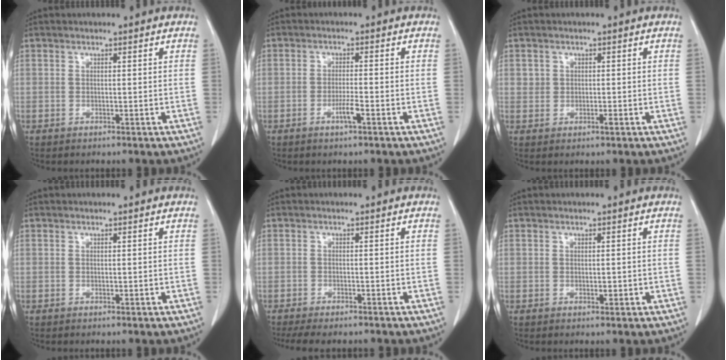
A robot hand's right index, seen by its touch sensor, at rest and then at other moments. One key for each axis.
{"total": 2.6, "fx": -1.2, "fy": 0.0, "fz": 2.4, "tx": -0.043, "ty": -0.002, "tz": -0.024}
{"total": 1.5, "fx": 0.3, "fy": 1.2, "fz": 0.7, "tx": -0.007, "ty": -0.002, "tz": 0.002}
{"total": 0.0}
{"total": 3.6, "fx": -2.9, "fy": 0.5, "fz": 2.1, "tx": -0.031, "ty": -0.006, "tz": -0.050}
{"total": 1.1, "fx": 0.0, "fy": 0.6, "fz": 0.9, "tx": -0.007, "ty": -0.001, "tz": 0.000}